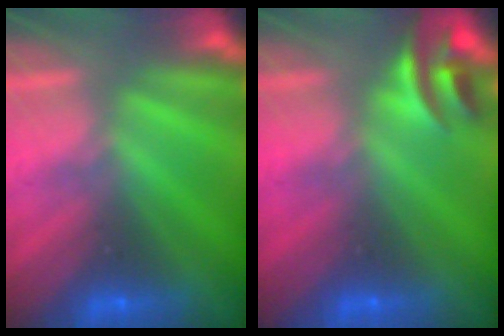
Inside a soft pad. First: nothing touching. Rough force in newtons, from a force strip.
{"total": 2.9}